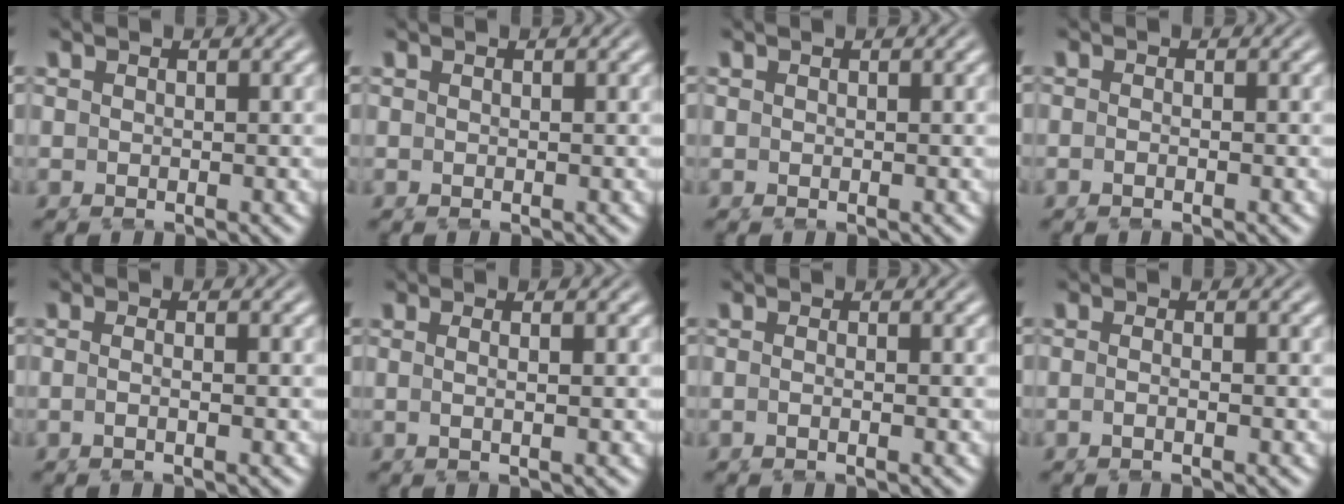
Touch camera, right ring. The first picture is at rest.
{"total": 0.0}
{"total": 0.0}
{"total": 0.8, "force": [-0.6, 0.4, 0.2], "torque": [-0.010, 0.003, -0.021]}
{"total": 1.5, "force": [-1.0, 0.0, 1.1], "torque": [-0.026, -0.002, -0.023]}
{"total": 1.4, "force": [-0.4, -0.2, 1.3], "torque": [-0.024, -0.002, -0.010]}
{"total": 1.0, "force": [-0.7, 0.2, 0.6], "torque": [-0.016, 0.001, -0.022]}
{"total": 1.3, "force": [-1.0, 0.1, 0.8], "torque": [-0.020, 0.000, -0.026]}